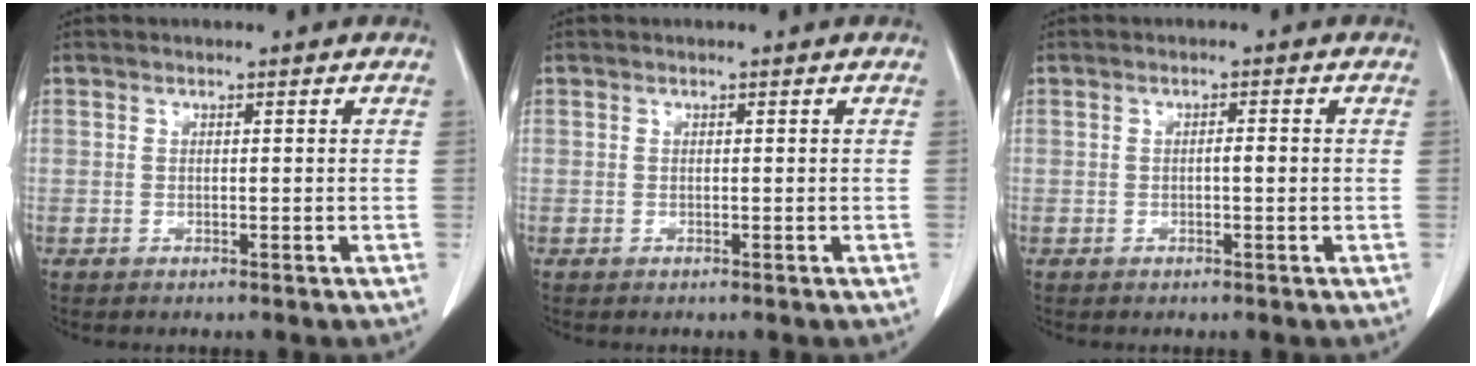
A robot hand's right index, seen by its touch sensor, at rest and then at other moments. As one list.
[{"total": 0.0}, {"total": 1.3, "force": [-0.2, 0.2, 1.3], "torque": [-0.020, 0.003, -0.003]}]